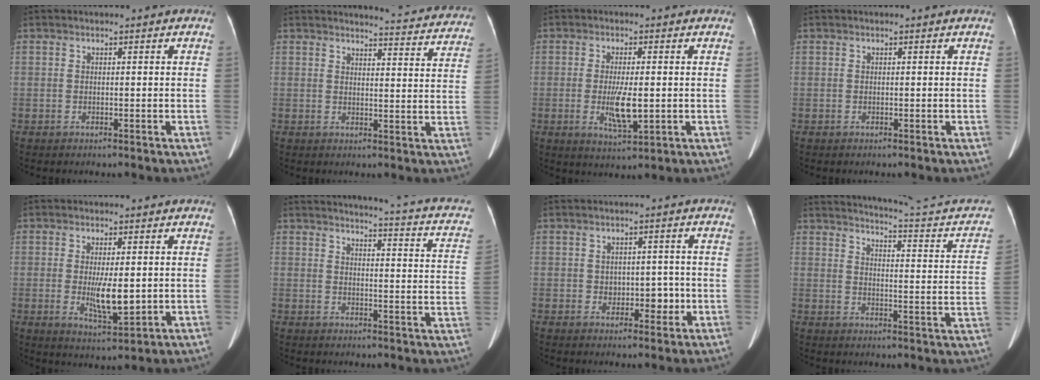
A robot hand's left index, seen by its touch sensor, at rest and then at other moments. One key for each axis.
{"total": 13.6, "fx": 13.4, "fy": 1.1, "fz": 2.0, "tx": -0.004, "ty": -0.065, "tz": 0.126}
{"total": 5.6, "fx": -0.9, "fy": 1.3, "fz": 5.4, "tx": -0.105, "ty": -0.015, "tz": -0.011}
{"total": 0.0}
{"total": 6.3, "fx": -0.4, "fy": 1.7, "fz": 6.1, "tx": -0.106, "ty": -0.016, "tz": 0.002}
{"total": 14.0, "fx": 11.1, "fy": 1.8, "fz": 8.4, "tx": -0.108, "ty": -0.043, "tz": 0.101}
{"total": 3.7, "fx": -0.8, "fy": 2.6, "fz": 2.5, "tx": -0.026, "ty": 0.007, "tz": -0.004}
{"total": 18.1, "fx": 16.9, "fy": 0.0, "fz": 6.5, "tx": -0.092, "ty": -0.069, "tz": 0.194}